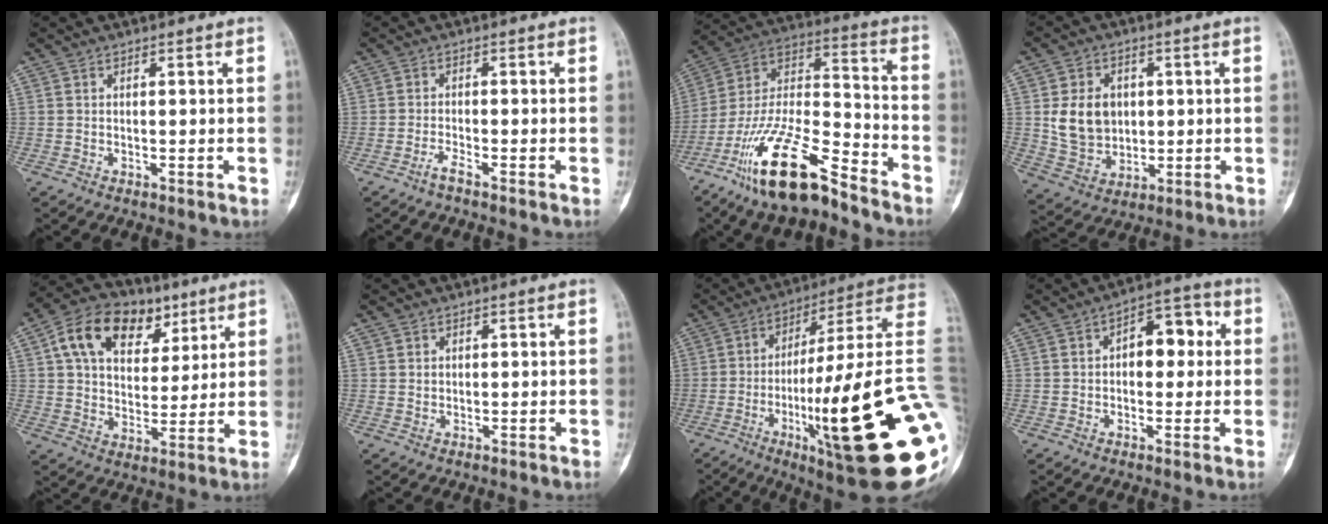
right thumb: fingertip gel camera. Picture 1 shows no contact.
{"total": 1.7, "force": [-1.4, -0.1, 1.0], "torque": [-0.027, 0.003, -0.031]}
{"total": 20.7, "force": [-14.2, 6.3, 13.6], "torque": [-0.270, 0.074, -0.259]}
{"total": 10.5, "force": [1.4, 8.6, 5.9], "torque": [-0.070, -0.009, 0.035]}
{"total": 17.7, "force": [8.1, 11.7, 10.6], "torque": [-0.142, -0.003, 0.134]}
{"total": 1.0, "force": [0.5, 0.9, 0.1], "torque": [0.013, -0.001, 0.005]}
{"total": 33.2, "force": [-6.8, 5.3, 32.1], "torque": [-0.404, 0.001, -0.107]}
{"total": 8.7, "force": [1.2, 5.2, 6.9], "torque": [-0.064, 0.025, 0.011]}